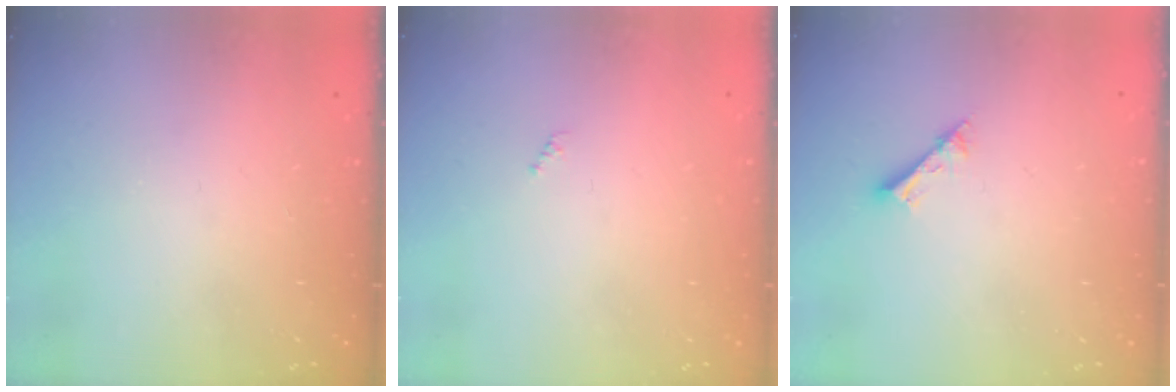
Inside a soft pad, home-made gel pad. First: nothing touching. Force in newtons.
{"total": 0.0}
{"total": 2.5, "press": 2.5, "slide": 0.1}